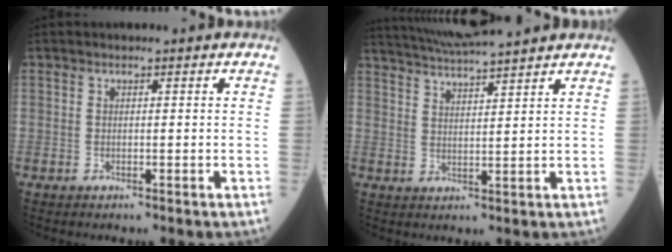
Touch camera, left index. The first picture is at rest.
{"total": 10.1, "force": [9.3, -0.8, 3.8], "torque": [-0.075, 0.025, 0.149]}